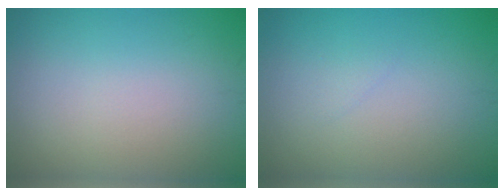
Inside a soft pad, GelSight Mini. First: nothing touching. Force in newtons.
{"total": 0.5, "press": 0.5, "slide": 0.1}